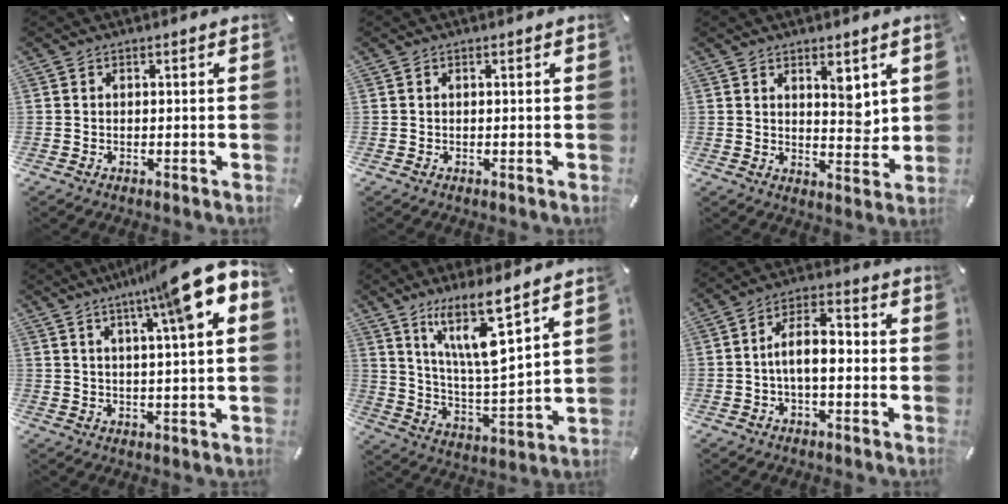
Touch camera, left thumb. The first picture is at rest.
{"total": 0.0}
{"total": 6.1, "force": [3.8, 3.4, 3.5], "torque": [-0.027, -0.035, 0.059]}
{"total": 12.9, "force": [7.8, 0.0, 10.3], "torque": [-0.175, -0.043, 0.118]}
{"total": 14.3, "force": [9.7, 3.2, 10.1], "torque": [-0.195, -0.042, 0.166]}
{"total": 8.2, "force": [-1.5, 4.2, 6.9], "torque": [-0.115, 0.015, -0.028]}